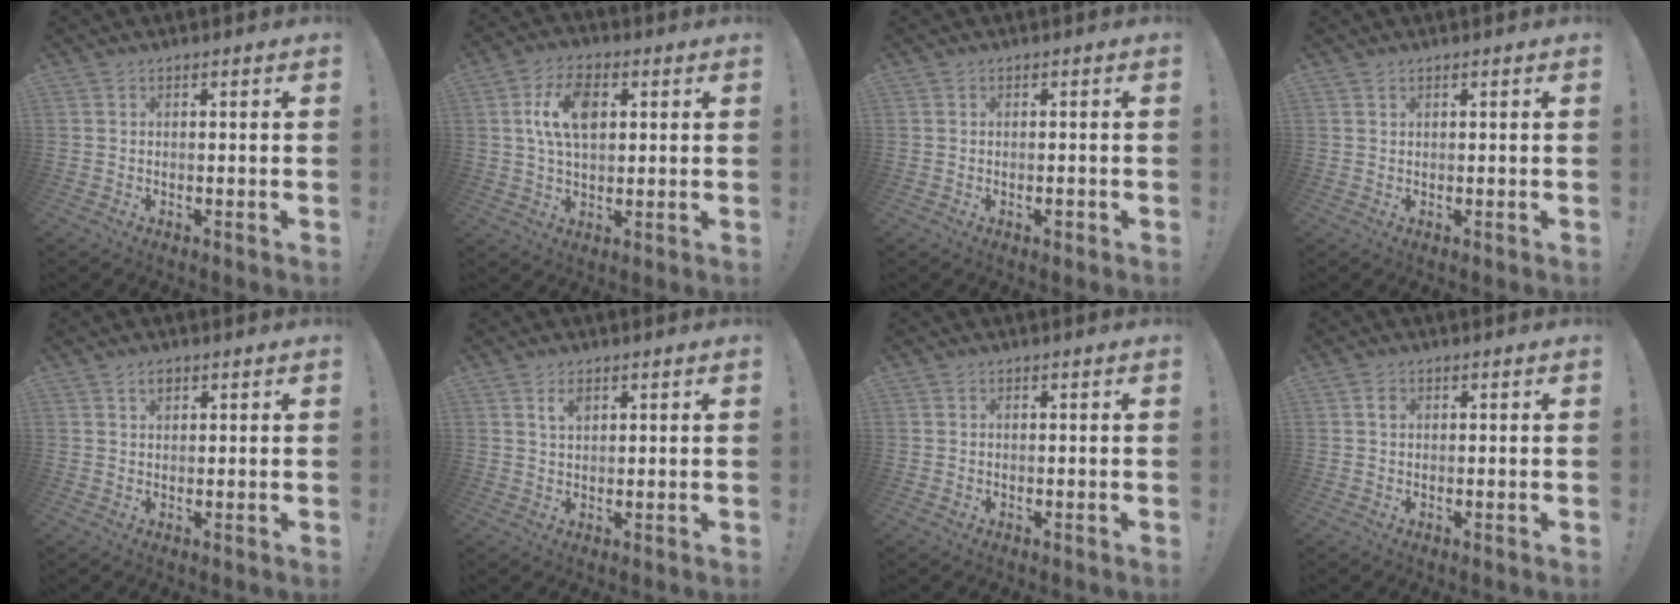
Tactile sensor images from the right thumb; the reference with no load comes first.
{"total": 11.6, "force": [2.7, 7.0, 8.8], "torque": [-0.146, 0.009, 0.049]}
{"total": 0.8, "force": [-0.5, 0.4, 0.4], "torque": [0.005, -0.002, -0.010]}
{"total": 0.7, "force": [0.6, 0.3, 0.2], "torque": [-0.001, -0.002, 0.011]}
{"total": 2.0, "force": [1.2, 1.1, 1.1], "torque": [-0.012, -0.001, 0.019]}
{"total": 2.9, "force": [1.5, 1.5, 1.9], "torque": [-0.021, -0.006, 0.023]}
{"total": 0.5, "force": [0.1, 0.5, -0.1], "torque": [0.003, 0.002, 0.001]}
{"total": 1.3, "force": [0.2, 1.1, 0.7], "torque": [0.001, -0.001, 0.001]}